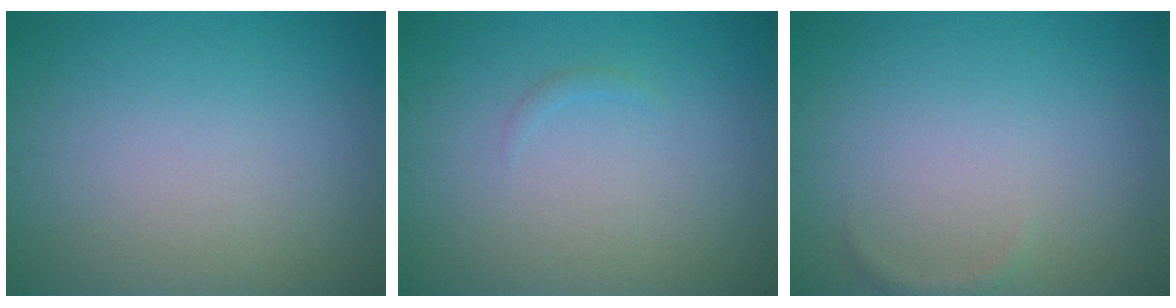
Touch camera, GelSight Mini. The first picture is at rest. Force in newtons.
{"total": 0.5, "press": 0.5, "slide": 0.1}
{"total": 0.5, "press": 0.5, "slide": 0.1}